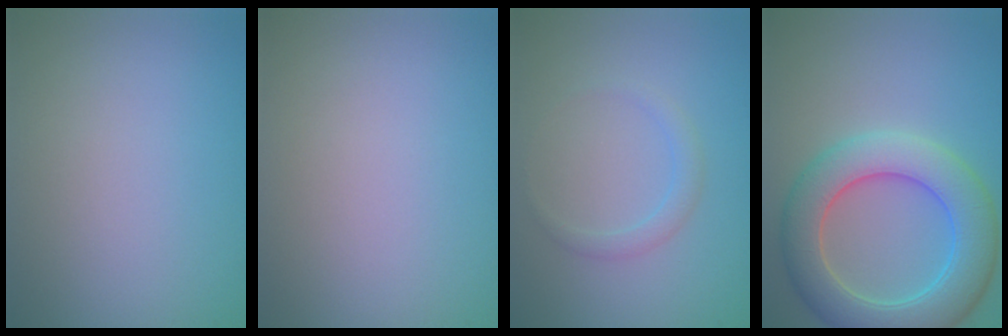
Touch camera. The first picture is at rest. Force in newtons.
{"total": 0.0}
{"total": 1.3, "press": 1.3, "slide": 0.0}
{"total": 7.5, "press": 7.5, "slide": 0.6}